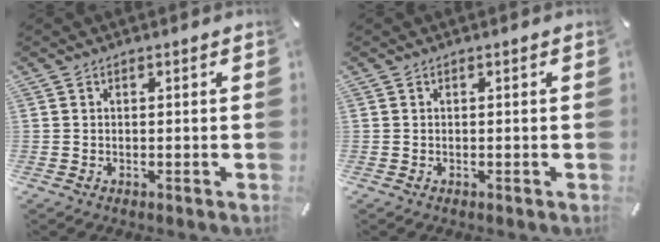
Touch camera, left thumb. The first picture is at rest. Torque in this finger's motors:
{"motor_torque": [0.00, 0.00, 0.00, 0.00, 0.00]}